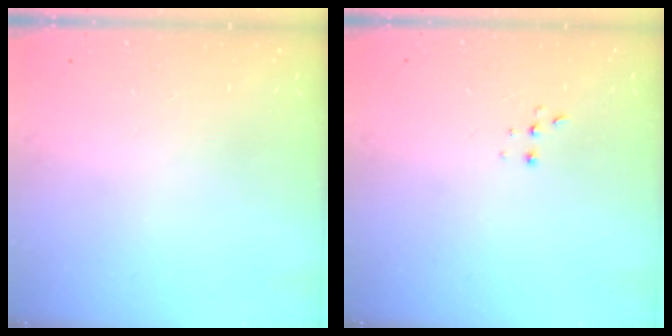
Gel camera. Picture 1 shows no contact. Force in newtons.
{"total": 2.2, "press": 2.2, "slide": 0.5}